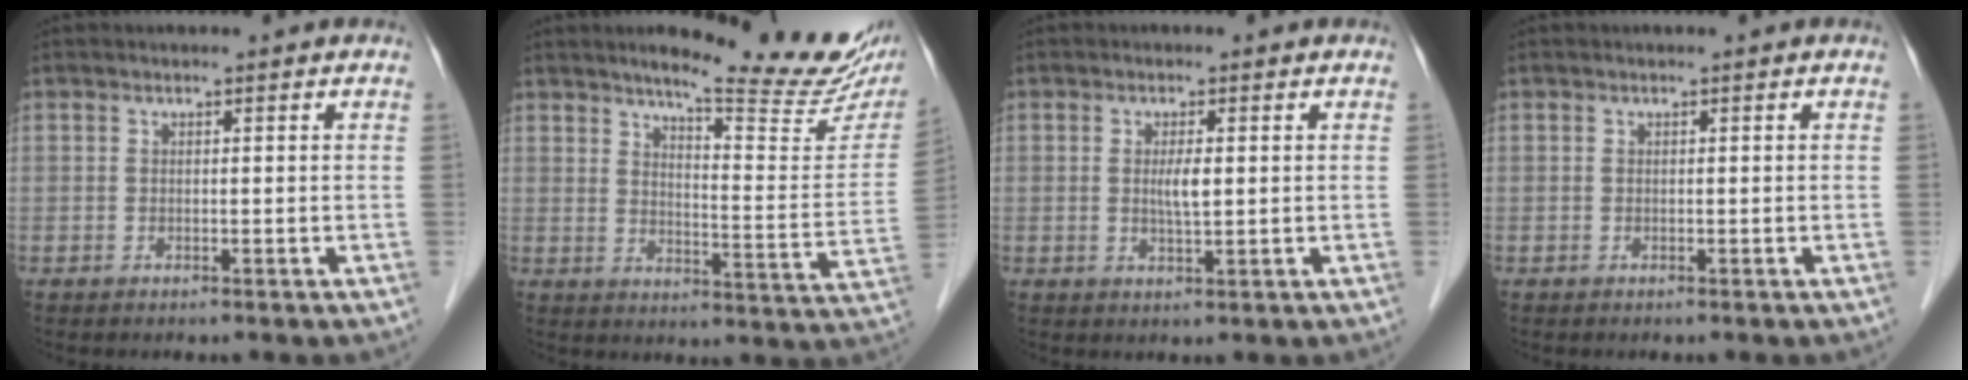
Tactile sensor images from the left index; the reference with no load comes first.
{"total": 18.6, "force": [15.1, 2.0, 10.6], "torque": [-0.133, -0.050, 0.185]}
{"total": 2.6, "force": [0.1, 0.4, 2.5], "torque": [-0.049, -0.005, 0.003]}
{"total": 0.0}